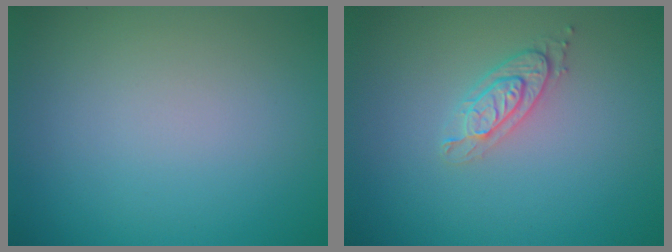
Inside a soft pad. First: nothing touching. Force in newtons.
{"total": 2.0, "press": 2.0, "slide": 0.5}